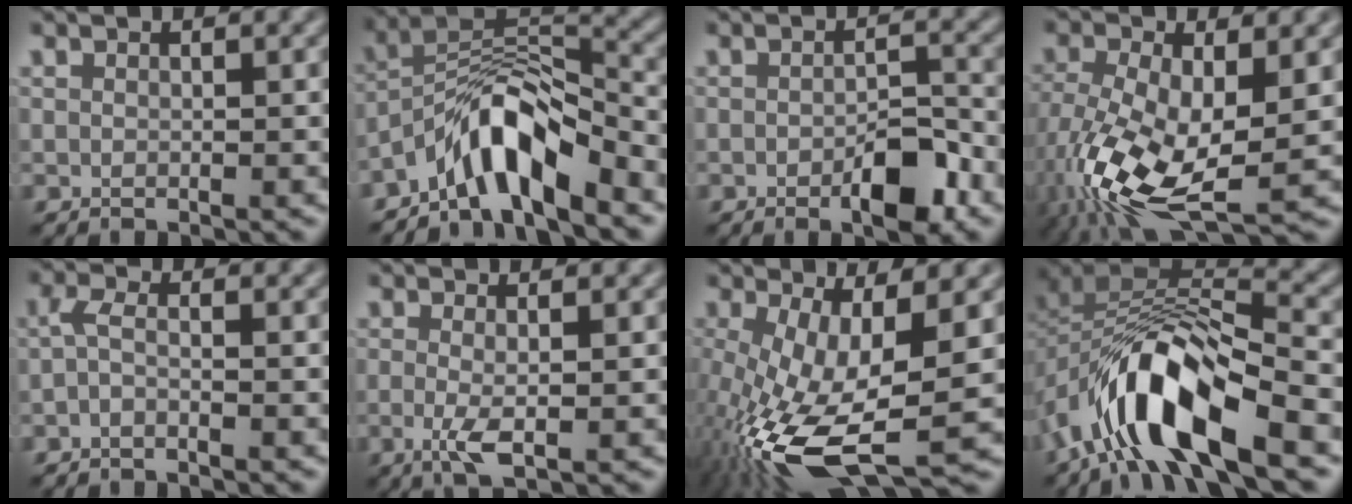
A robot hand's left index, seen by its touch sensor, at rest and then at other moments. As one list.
[{"total": 6.6, "force": [-4.6, 1.6, 4.5], "torque": [-0.072, 0.010, -0.092]}, {"total": 4.6, "force": [-1.9, 1.6, 3.9], "torque": [-0.060, -0.002, -0.027]}, {"total": 12.7, "force": [-3.9, 5.6, 10.7], "torque": [-0.231, -0.028, -0.067]}, {"total": 1.4, "force": [-0.5, 0.4, 1.3], "torque": [-0.032, 0.000, -0.015]}, {"total": 2.6, "force": [-0.3, 0.4, 2.5], "torque": [-0.055, -0.009, -0.005]}, {"total": 12.5, "force": [-3.3, 4.5, 11.2], "torque": [-0.236, -0.027, -0.051]}, {"total": 10.5, "force": [-5.1, 4.2, 8.1], "torque": [-0.154, 0.011, -0.102]}]